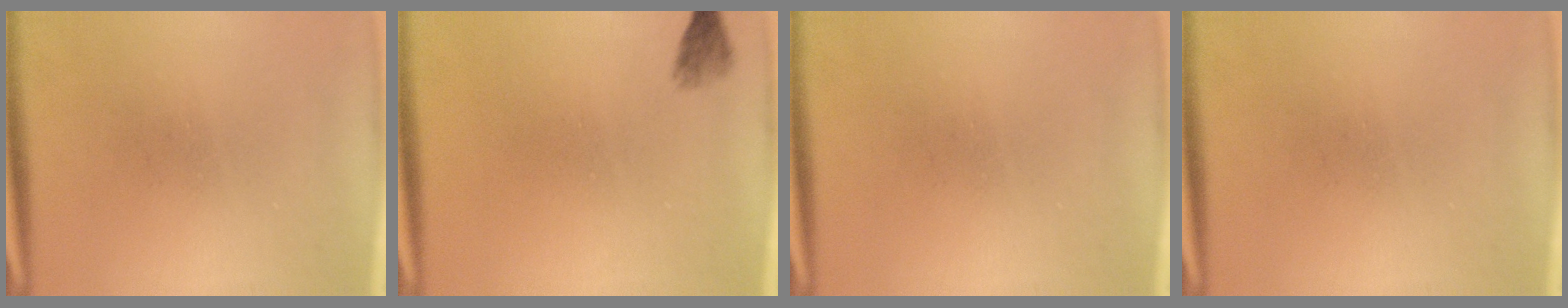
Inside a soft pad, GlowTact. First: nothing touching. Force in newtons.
{"total": 1.5}
{"total": 0.0}
{"total": 0.0}